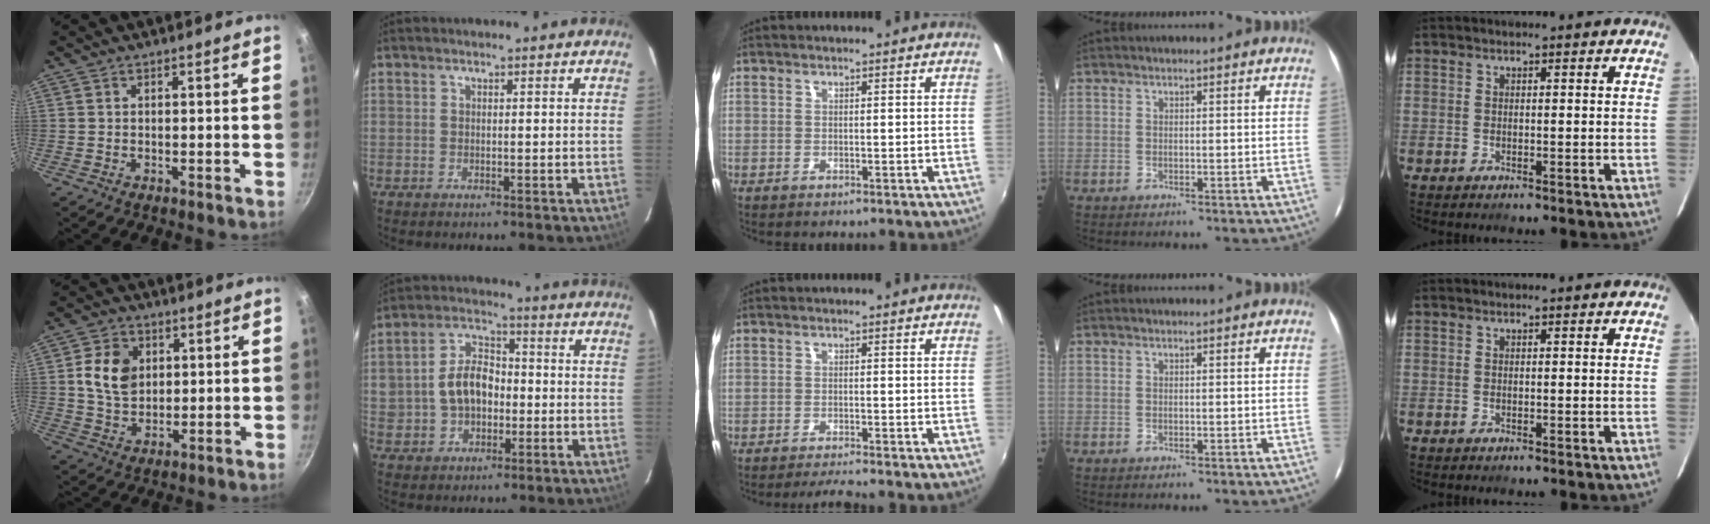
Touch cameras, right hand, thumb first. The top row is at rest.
{"thumb": {"total": 9.4, "force": [2.0, 7.2, 5.7], "torque": [-0.080, -0.003, 0.035]}, "index": {"total": 9.5, "force": [-1.0, 7.1, 6.2], "torque": [-0.128, 0.026, -0.009]}, "middle": {"total": 2.6, "force": [-2.4, -0.5, 0.8], "torque": [-0.025, -0.007, -0.046]}}